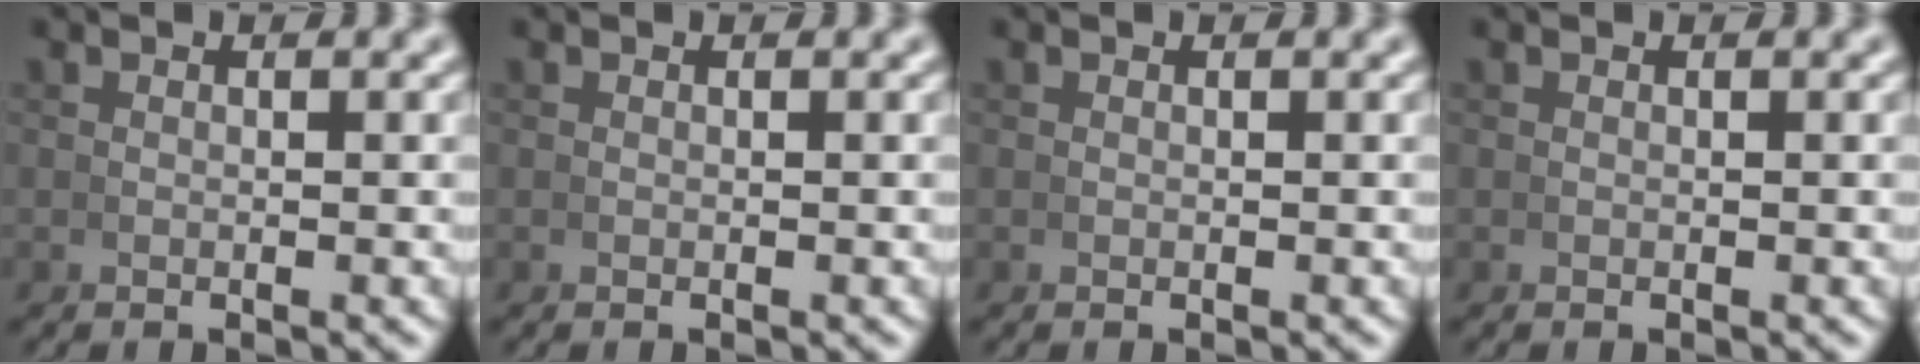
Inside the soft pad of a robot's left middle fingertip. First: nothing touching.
{"total": 0.0}
{"total": 0.0}
{"total": 0.0}